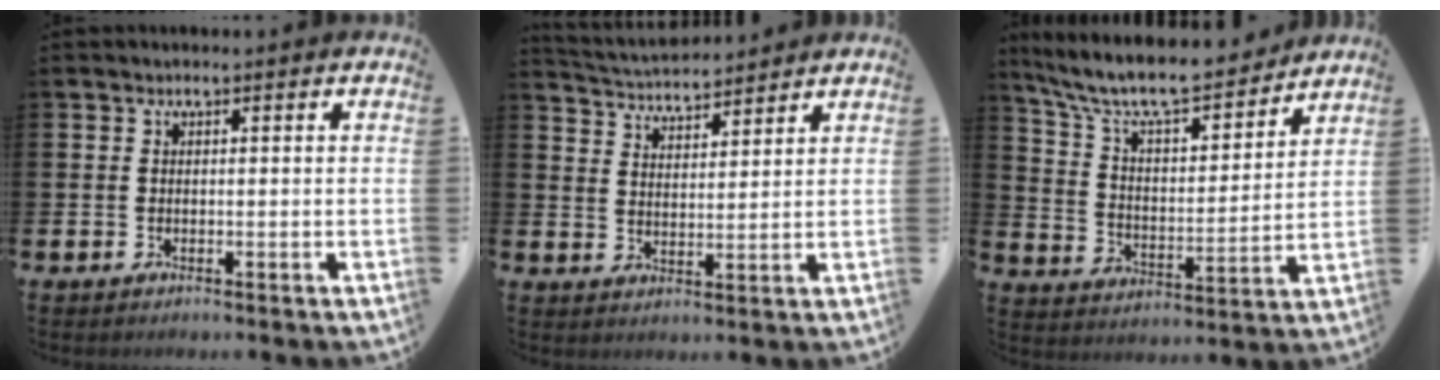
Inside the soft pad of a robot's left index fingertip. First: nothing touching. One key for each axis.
{"total": 4.3, "fx": 4.2, "fy": 0.6, "fz": 0.0, "tx": -0.021, "ty": -0.028, "tz": 0.075}
{"total": 9.8, "fx": 8.9, "fy": 2.0, "fz": 3.4, "tx": -0.100, "ty": -0.064, "tz": 0.151}